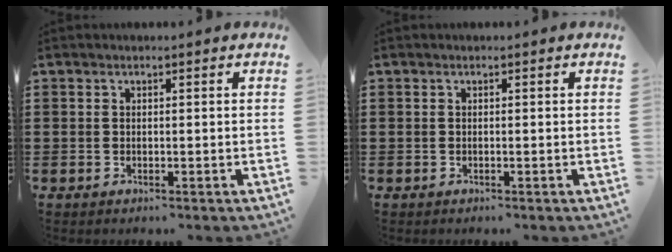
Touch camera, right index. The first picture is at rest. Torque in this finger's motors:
{"motor_torque": [-0.16, 0.16, -0.01, -0.01]}